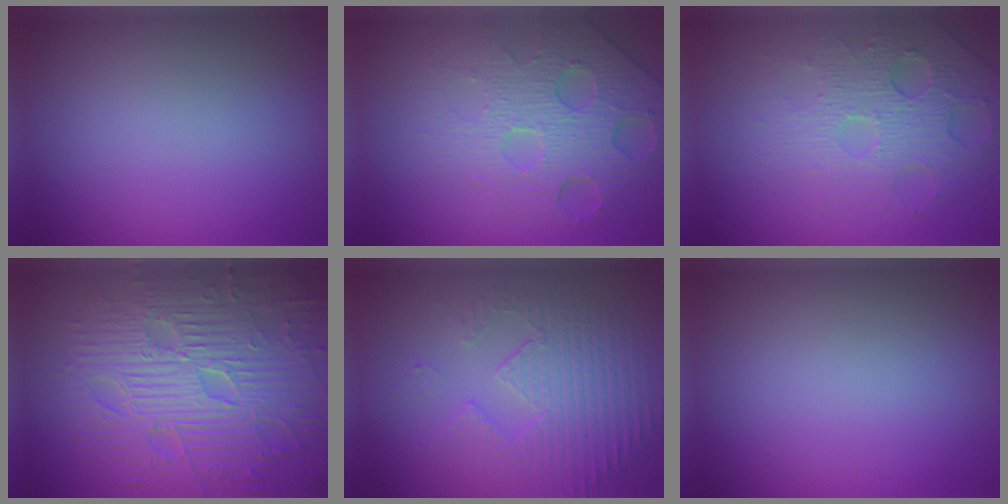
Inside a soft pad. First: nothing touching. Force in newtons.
{"total": 7.8, "press": 5.3, "slide": 5.7}
{"total": 5.1, "press": 4.2, "slide": 2.9}
{"total": 12.2, "press": 7.9, "slide": 9.3}
{"total": 4.9, "press": 3.5, "slide": 3.4}
{"total": 0.0}